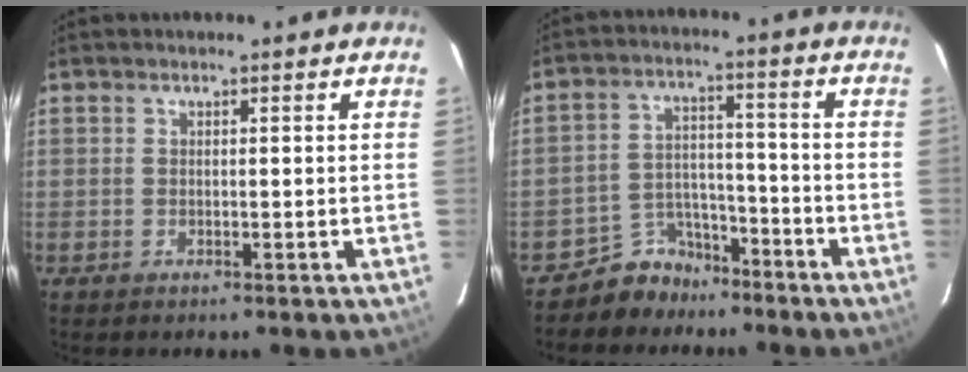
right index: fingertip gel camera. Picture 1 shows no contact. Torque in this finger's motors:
{"motor_torque": [-0.16, -0.07, -0.66, -0.19]}